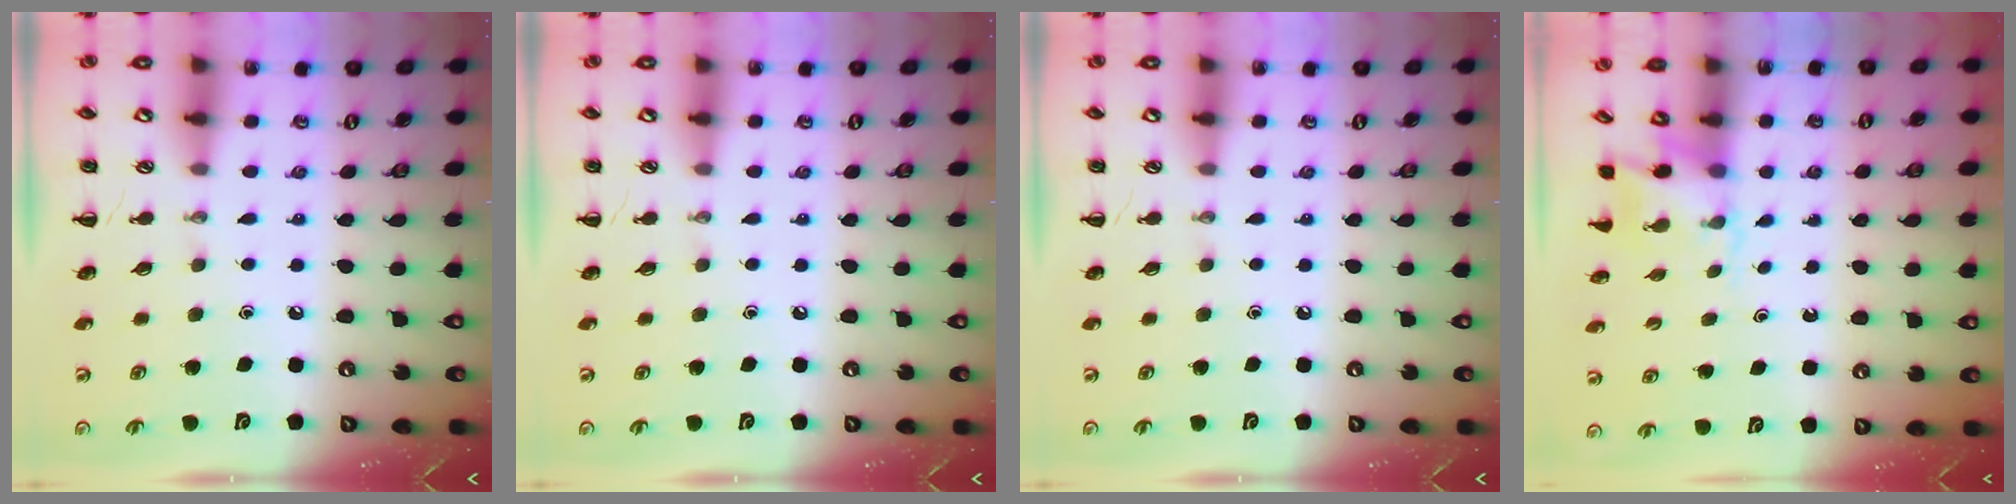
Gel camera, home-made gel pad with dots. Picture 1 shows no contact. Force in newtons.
{"total": 0.0}
{"total": 0.0}
{"total": 2.5, "press": 2.3, "slide": 1.0}